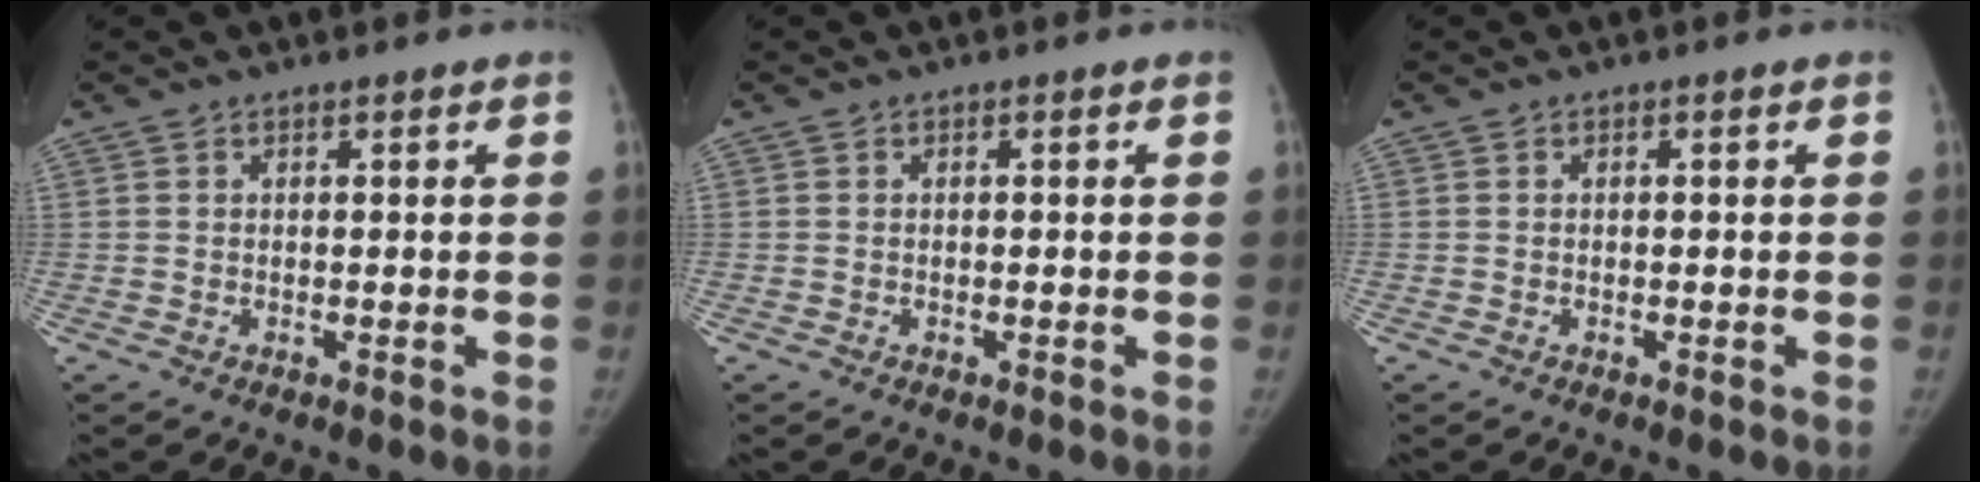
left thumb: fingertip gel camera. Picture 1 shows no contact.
{"total": 0.0}
{"total": 0.0}